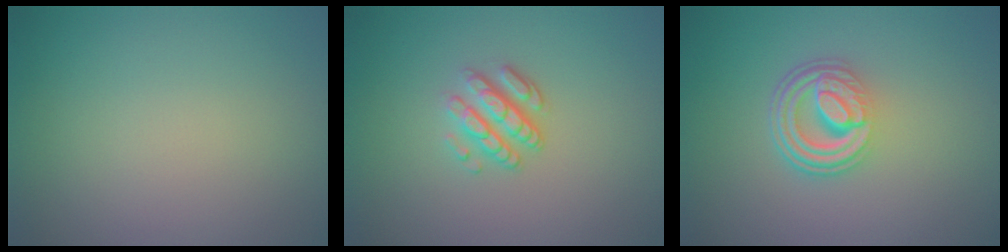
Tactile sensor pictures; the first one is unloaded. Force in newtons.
{"total": 3.3, "press": 2.4, "slide": 2.2}
{"total": 5.0, "press": 3.5, "slide": 3.6}